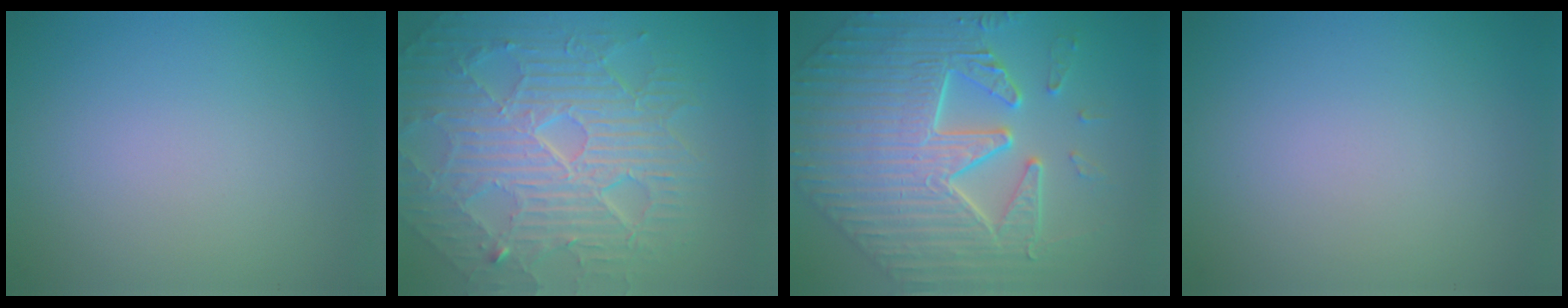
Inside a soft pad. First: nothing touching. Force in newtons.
{"total": 10.2, "press": 6.6, "slide": 7.7}
{"total": 8.7, "press": 7.2, "slide": 4.9}
{"total": 0.0}